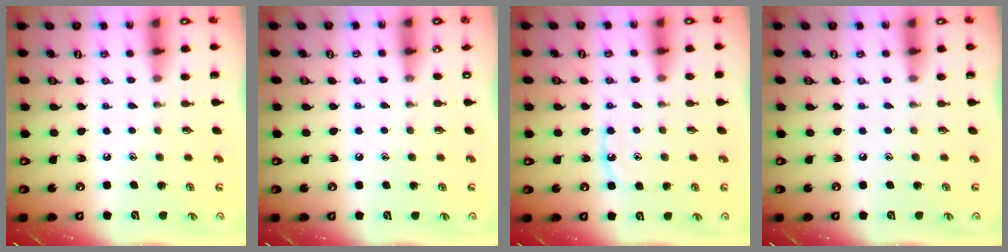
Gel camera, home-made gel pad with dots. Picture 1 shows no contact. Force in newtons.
{"total": 4.8, "press": 4.8, "slide": 0.6}
{"total": 6.8, "press": 6.7, "slide": 0.8}
{"total": 0.0}